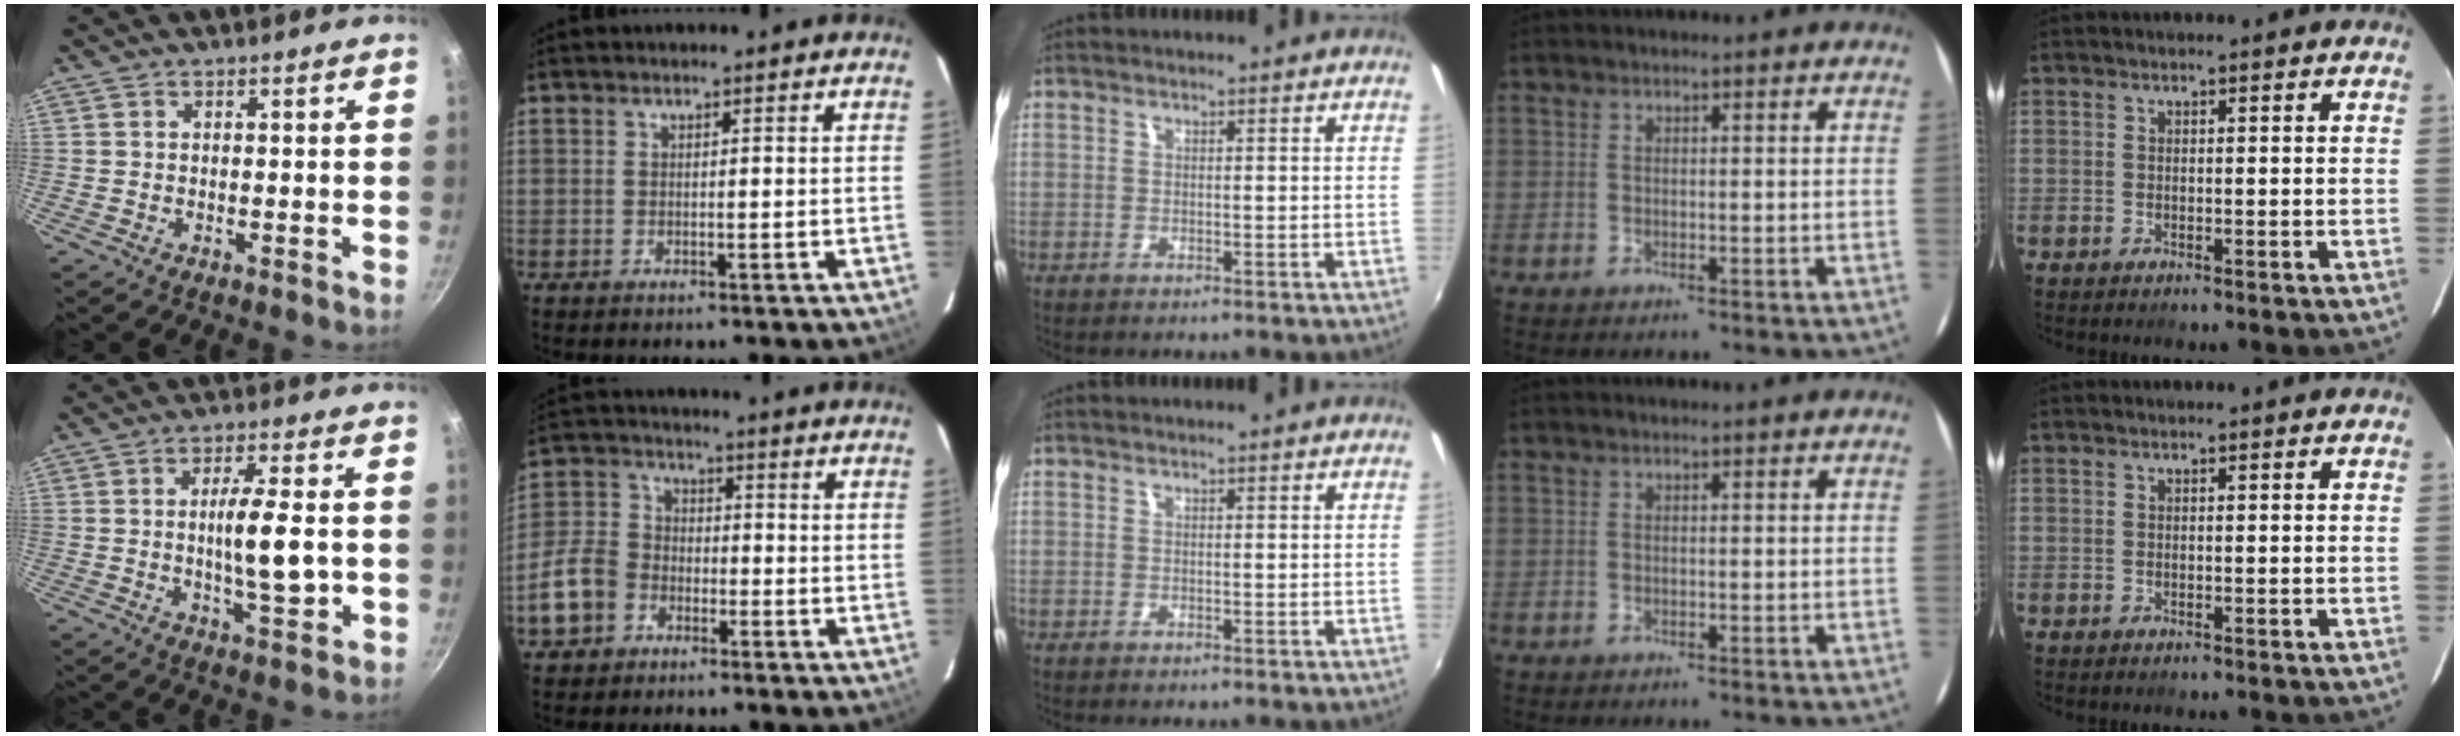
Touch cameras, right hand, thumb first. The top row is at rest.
{"thumb": {"total": 8.9, "force": [-0.6, 2.0, 8.7], "torque": [-0.145, 0.003, -0.011]}, "index": {"total": 9.3, "force": [-4.5, 7.3, 3.6], "torque": [-0.087, 0.028, -0.084]}}